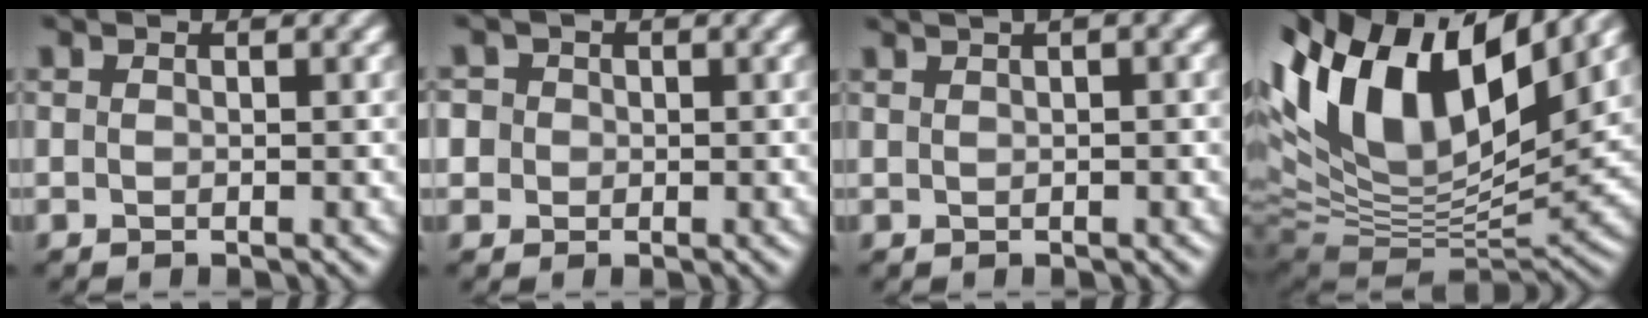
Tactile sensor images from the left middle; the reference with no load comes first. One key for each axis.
{"total": 4.3, "fx": 0.6, "fy": 4.1, "fz": 1.3, "tx": -0.032, "ty": 0.029, "tz": -0.011}
{"total": 4.6, "fx": 2.5, "fy": 1.9, "fz": 3.4, "tx": -0.045, "ty": 0.025, "tz": 0.032}
{"total": 13.7, "fx": 5.7, "fy": 6.0, "fz": 11.0, "tx": -0.211, "ty": 0.016, "tz": 0.097}